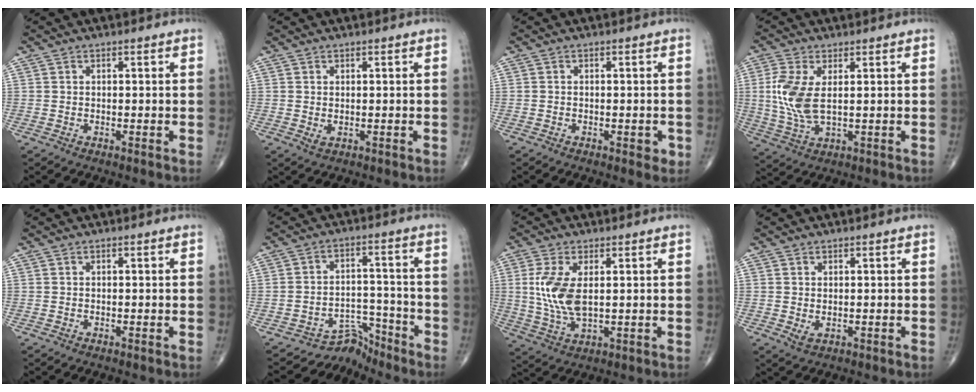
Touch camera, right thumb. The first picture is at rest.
{"total": 1.2, "force": [0.0, 0.7, 1.0], "torque": [-0.022, 0.000, 0.006]}
{"total": 3.5, "force": [-0.7, 2.4, 2.4], "torque": [-0.007, 0.000, -0.004]}
{"total": 8.9, "force": [1.3, 4.1, 7.8], "torque": [-0.186, -0.009, 0.032]}
{"total": 0.0}
{"total": 5.8, "force": [-5.3, 1.9, -1.5], "torque": [0.043, 0.085, -0.086]}
{"total": 9.4, "force": [1.3, 4.4, 8.2], "torque": [-0.180, -0.009, 0.034]}
{"total": 1.7, "force": [0.0, 1.0, 1.4], "torque": [-0.030, -0.002, 0.006]}